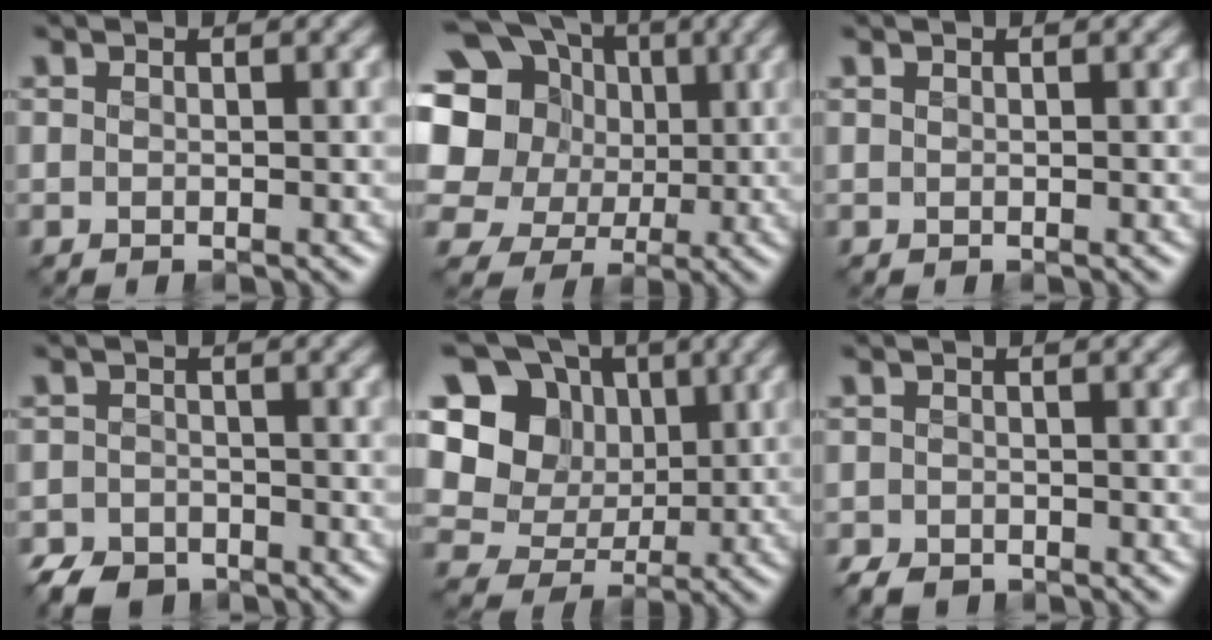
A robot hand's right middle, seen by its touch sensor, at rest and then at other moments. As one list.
[{"total": 18.1, "force": [5.4, 15.3, 7.9], "torque": [-0.198, 0.042, 0.073]}, {"total": 0.0}, {"total": 3.5, "force": [-2.8, 1.8, 1.0], "torque": [-0.015, -0.005, -0.055]}, {"total": 11.7, "force": [3.5, 9.8, 5.4], "torque": [-0.141, 0.046, 0.045]}, {"total": 1.7, "force": [-1.3, 0.8, 0.5], "torque": [-0.007, -0.003, -0.027]}]